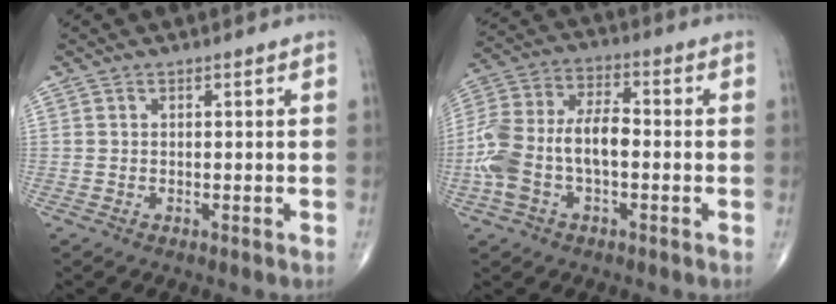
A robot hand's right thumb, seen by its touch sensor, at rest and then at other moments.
{"total": 14.1, "force": [-2.6, 7.6, 11.6], "torque": [-0.252, 0.039, -0.052]}